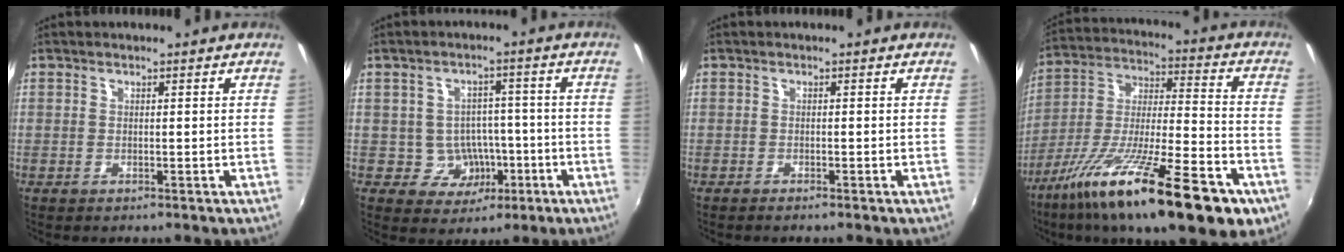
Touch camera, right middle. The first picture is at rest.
{"total": 6.5, "force": [-2.1, 5.9, 1.9], "torque": [-0.045, 0.020, -0.011]}
{"total": 1.4, "force": [-1.2, -0.2, 0.7], "torque": [-0.019, -0.003, -0.025]}
{"total": 26.8, "force": [-15.3, 5.9, 21.3], "torque": [-0.361, -0.055, -0.252]}